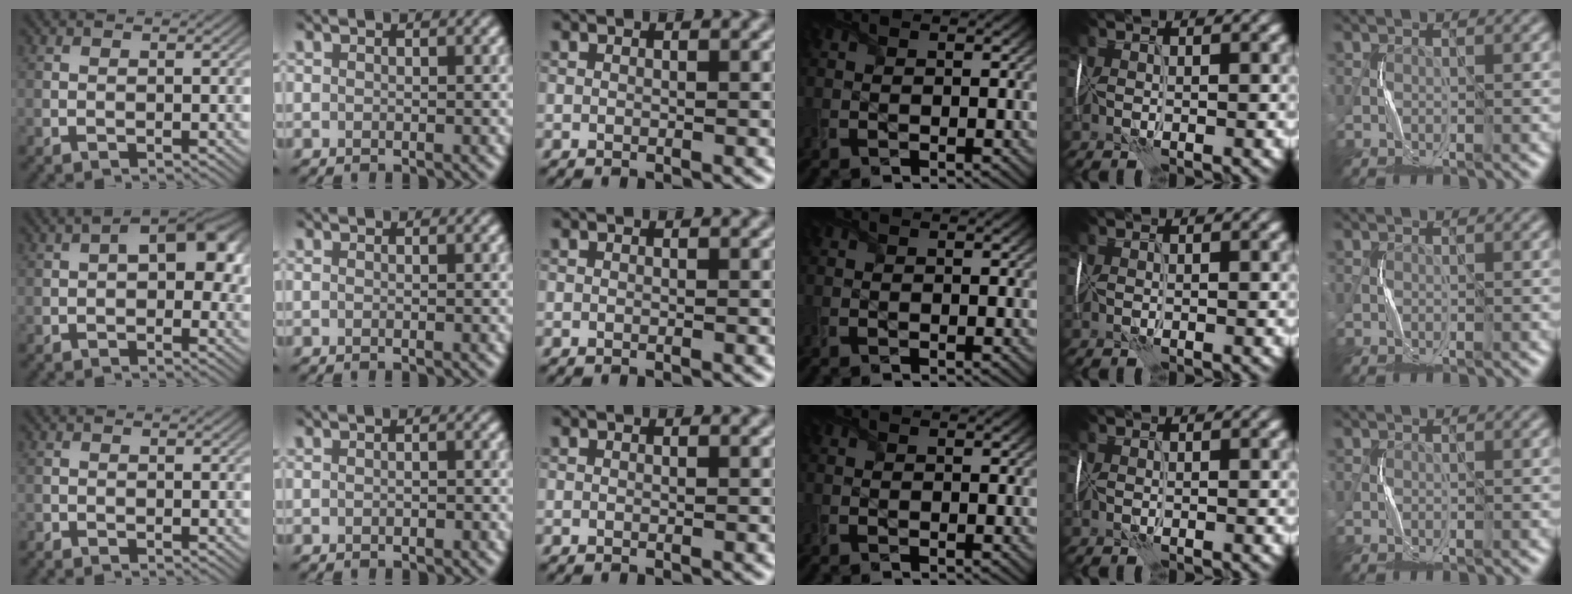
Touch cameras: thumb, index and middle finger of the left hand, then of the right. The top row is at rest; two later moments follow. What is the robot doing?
{"motion": "wrap", "object": "plastic wrap"}